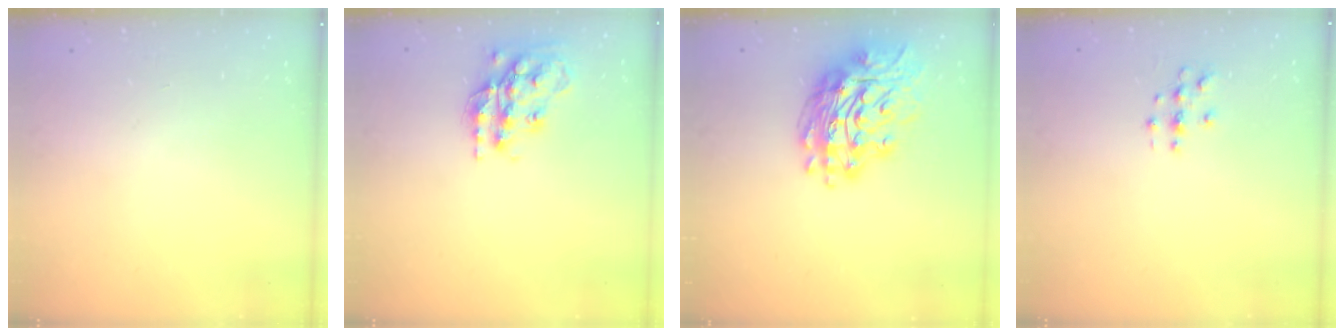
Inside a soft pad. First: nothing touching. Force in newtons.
{"total": 17.6, "press": 17.5, "slide": 1.3}
{"total": 17.2, "press": 17.1, "slide": 1.9}
{"total": 2.8, "press": 2.8, "slide": 0.3}